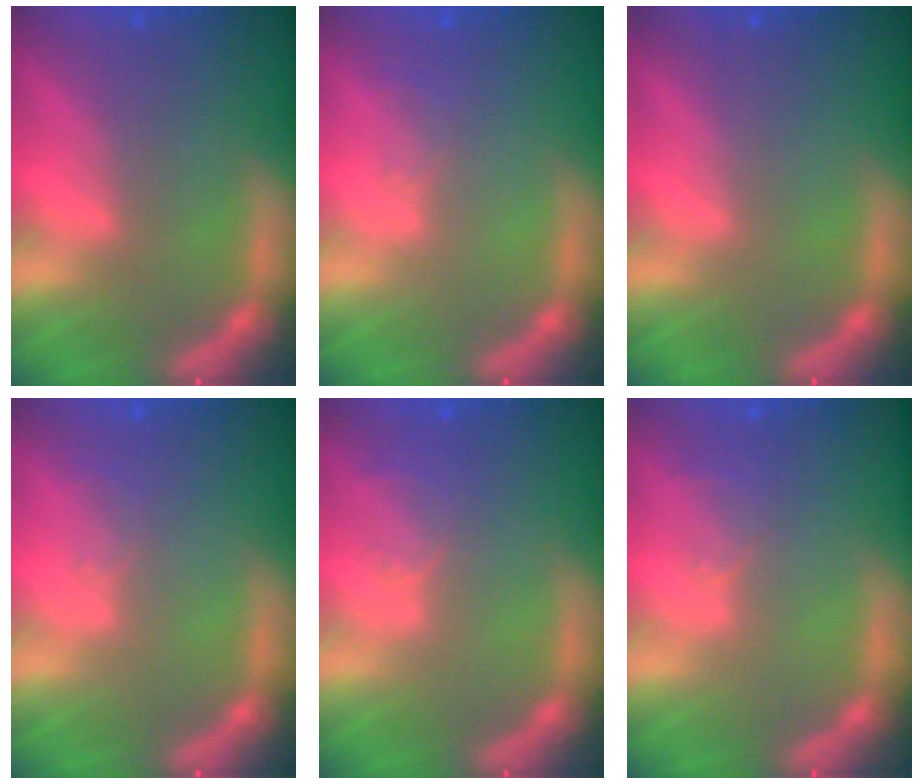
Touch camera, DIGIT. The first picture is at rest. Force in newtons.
{"total": 1.0}
{"total": 0.0}
{"total": 1.0}
{"total": 2.0}
{"total": 1.5}